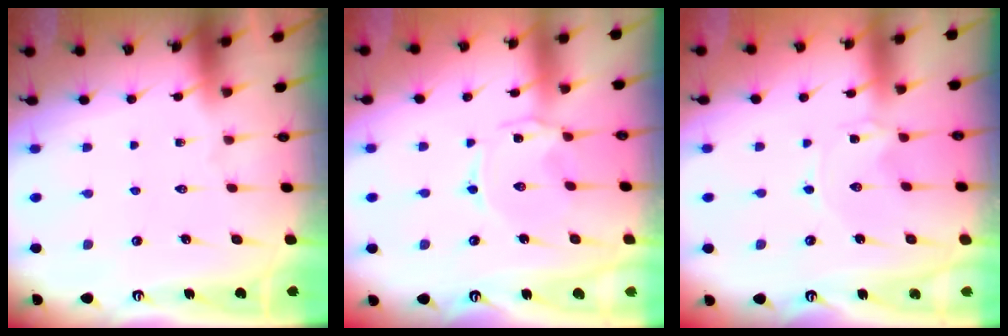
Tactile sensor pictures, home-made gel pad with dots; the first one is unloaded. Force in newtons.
{"total": 0.6, "press": 0.4, "slide": 0.4}
{"total": 0.0}